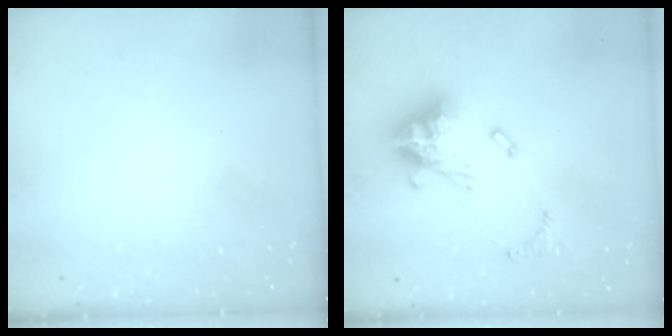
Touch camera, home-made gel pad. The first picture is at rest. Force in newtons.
{"total": 13.4, "press": 13.4, "slide": 0.9}